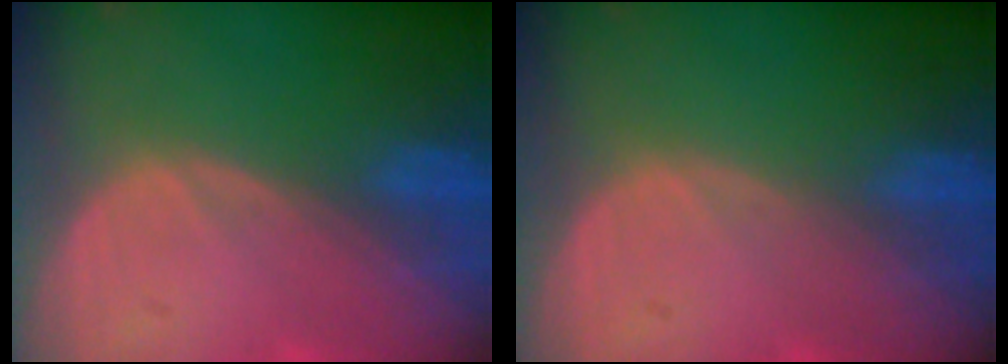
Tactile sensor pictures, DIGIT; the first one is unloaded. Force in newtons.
{"total": 0.0}